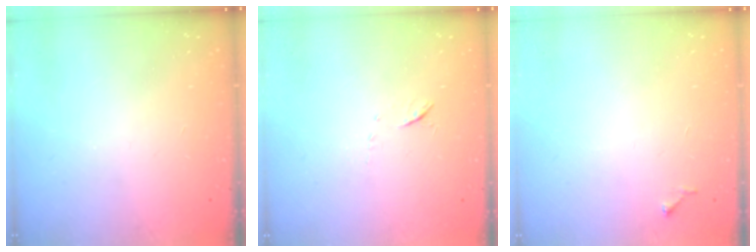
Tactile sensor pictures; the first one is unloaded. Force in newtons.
{"total": 5.0, "press": 4.8, "slide": 1.4}
{"total": 4.2, "press": 4.1, "slide": 0.4}